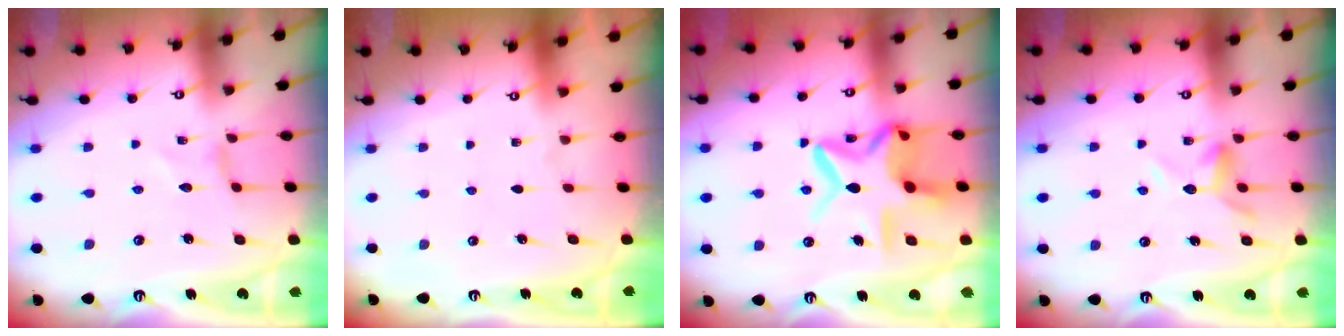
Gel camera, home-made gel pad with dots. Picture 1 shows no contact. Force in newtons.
{"total": 0.0}
{"total": 16.2, "press": 16.1, "slide": 2.1}
{"total": 6.9, "press": 6.9, "slide": 0.9}